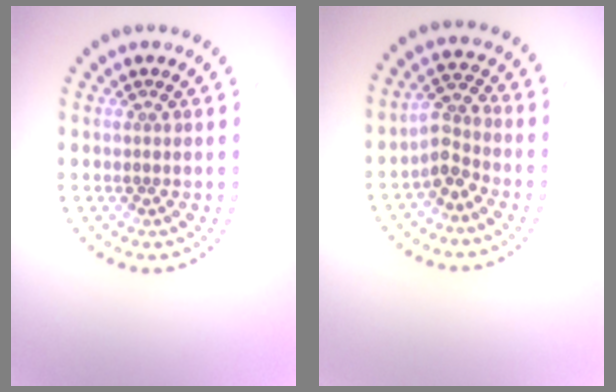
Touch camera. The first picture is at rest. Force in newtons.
{"total": 2.7, "press": 2.1, "slide": 1.7}